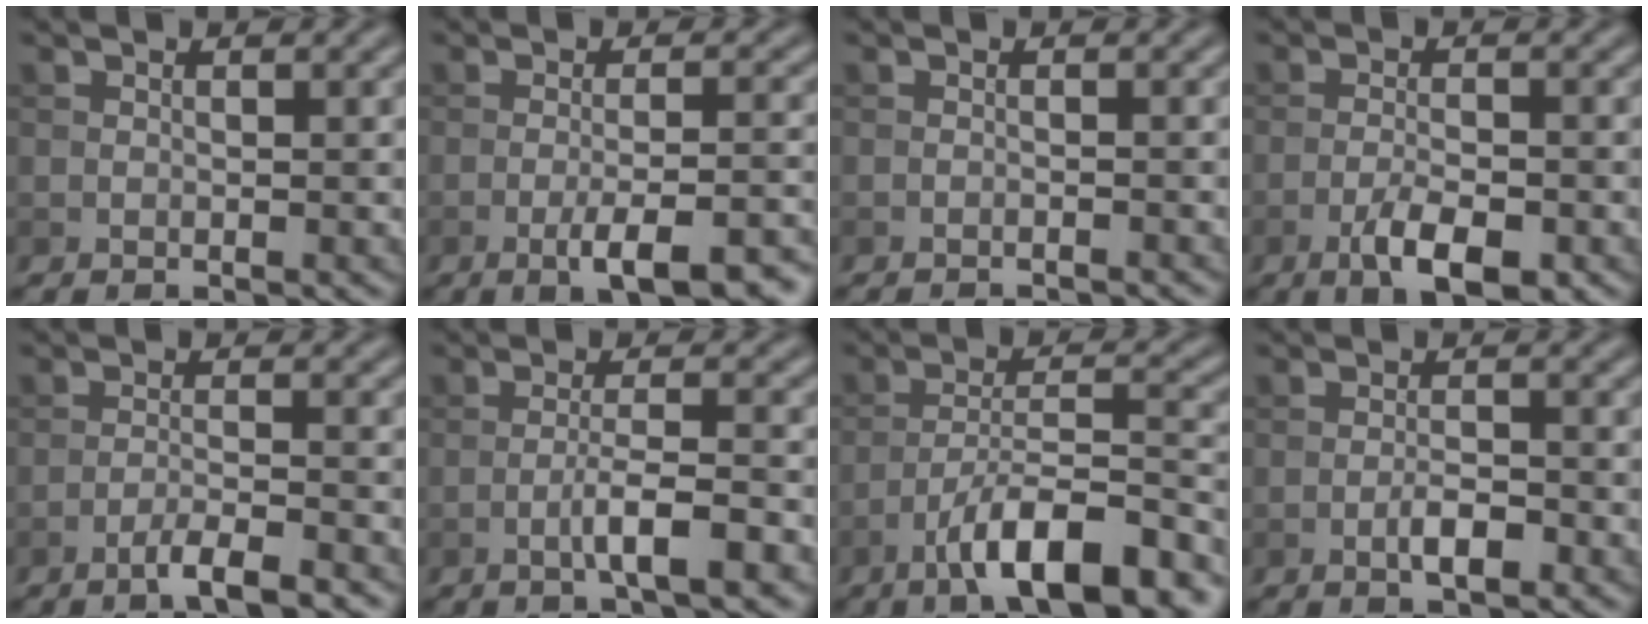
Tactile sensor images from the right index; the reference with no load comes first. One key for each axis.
{"total": 6.9, "fx": -3.6, "fy": 1.8, "fz": 5.6, "tx": -0.084, "ty": -0.002, "tz": -0.050}
{"total": 2.5, "fx": -2.4, "fy": 0.3, "fz": 0.7, "tx": -0.007, "ty": 0.003, "tz": -0.034}
{"total": 4.6, "fx": -2.5, "fy": 1.6, "fz": 3.6, "tx": -0.063, "ty": -0.003, "tz": -0.043}
{"total": 3.3, "fx": -2.3, "fy": 0.5, "fz": 2.3, "tx": -0.037, "ty": 0.006, "tz": -0.048}
{"total": 4.0, "fx": -1.8, "fy": 0.5, "fz": 3.5, "tx": -0.063, "ty": 0.008, "tz": -0.035}
{"total": 10.9, "fx": -7.0, "fy": 2.8, "fz": 7.8, "tx": -0.122, "ty": 0.013, "tz": -0.120}
{"total": 2.4, "fx": -1.1, "fy": 0.7, "fz": 2.0, "tx": -0.034, "ty": 0.003, "tz": -0.022}